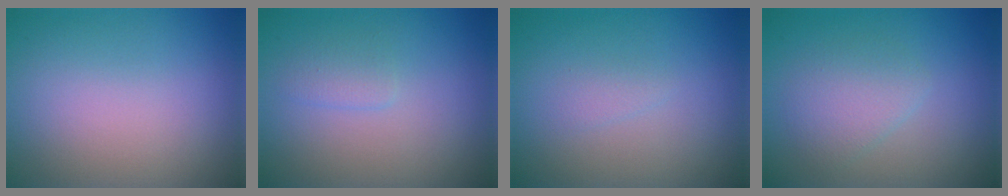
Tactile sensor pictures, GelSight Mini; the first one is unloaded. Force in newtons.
{"total": 1.1, "press": 1.1, "slide": 0.1}
{"total": 0.7, "press": 0.7, "slide": 0.1}
{"total": 2.4, "press": 2.4, "slide": 0.1}